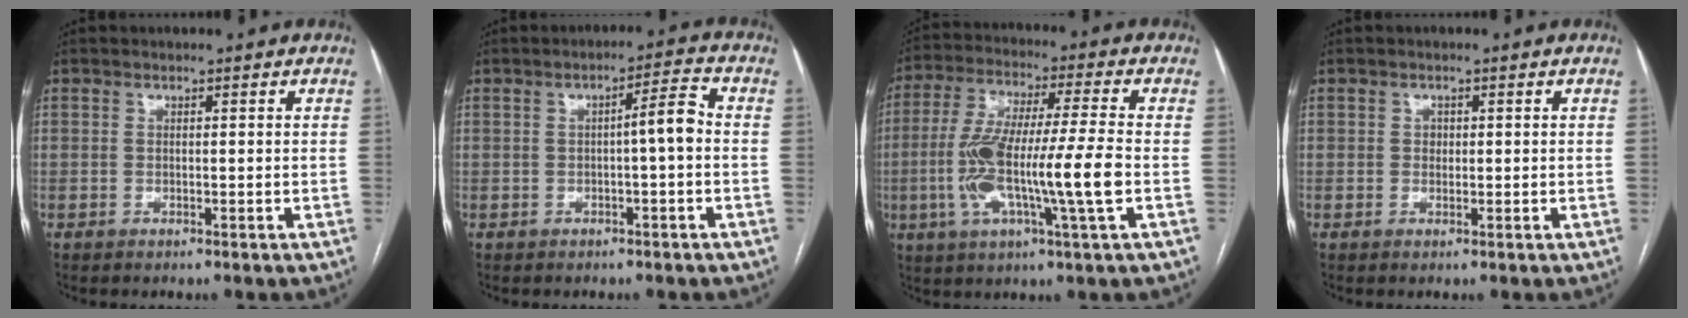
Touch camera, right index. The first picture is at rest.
{"total": 4.2, "force": [-0.3, 0.2, 4.2], "torque": [-0.061, 0.012, -0.005]}
{"total": 15.4, "force": [-2.8, 0.5, 15.2], "torque": [-0.296, 0.000, -0.056]}
{"total": 0.8, "force": [0.1, 0.7, 0.3], "torque": [-0.002, 0.002, 0.001]}